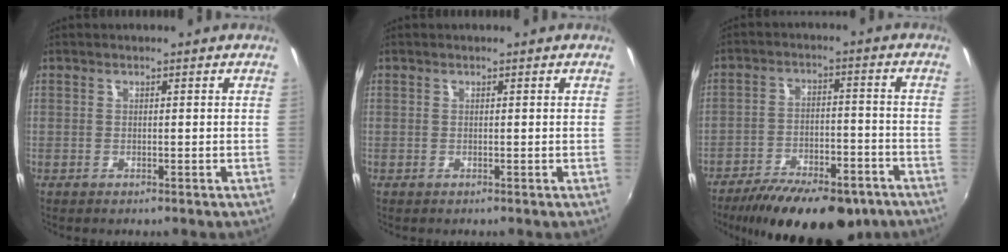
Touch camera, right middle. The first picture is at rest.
{"total": 0.0}
{"total": 20.3, "force": [-14.9, 7.5, 11.6], "torque": [-0.210, -0.030, -0.209]}